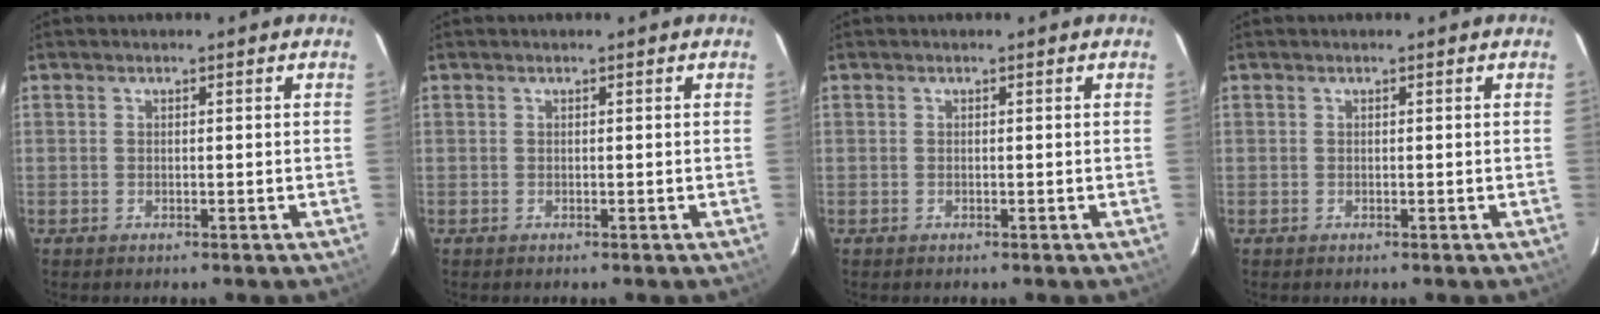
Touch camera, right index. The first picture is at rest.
{"total": 0.0}
{"total": 0.0}
{"total": 0.0}